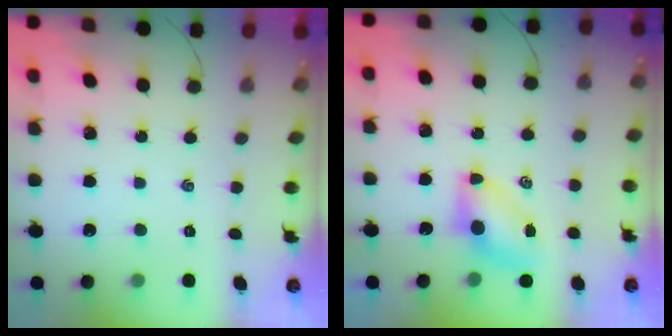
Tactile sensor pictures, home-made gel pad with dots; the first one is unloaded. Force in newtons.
{"total": 6.6, "press": 6.6, "slide": 0.8}